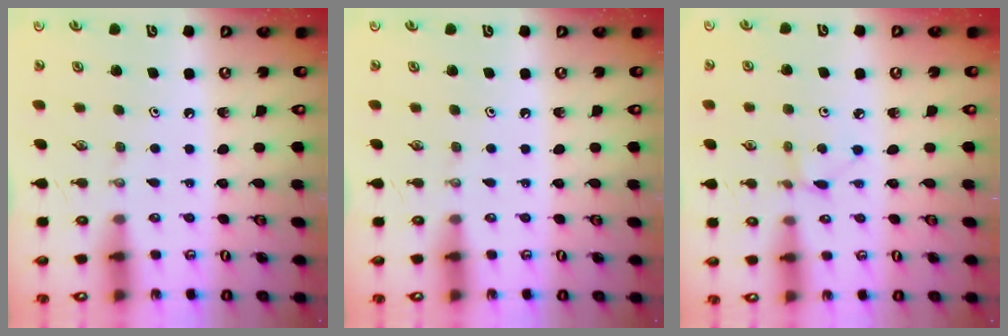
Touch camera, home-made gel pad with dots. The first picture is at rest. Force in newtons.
{"total": 0.0}
{"total": 2.5, "press": 2.5, "slide": 0.3}